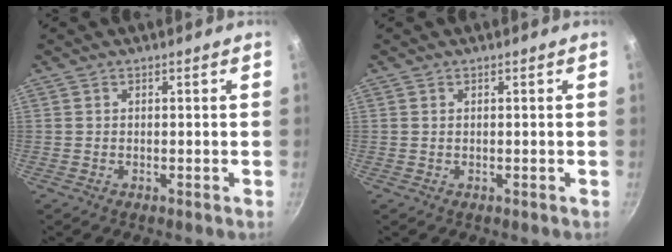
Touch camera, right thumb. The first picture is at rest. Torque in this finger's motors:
{"motor_torque": [0.03, 0.30, -0.26, 0.19, 0.00]}